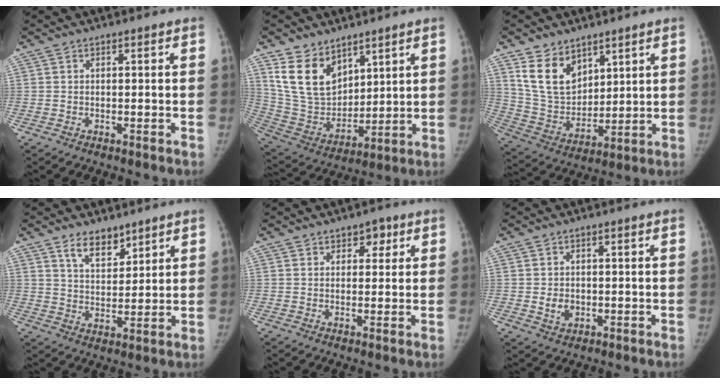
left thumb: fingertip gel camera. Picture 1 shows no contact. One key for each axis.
{"total": 14.6, "fx": 8.8, "fy": 9.3, "fz": 7.1, "tx": -0.100, "ty": -0.050, "tz": 0.192}
{"total": 12.8, "fx": 7.5, "fy": 8.3, "fz": 6.2, "tx": -0.081, "ty": -0.043, "tz": 0.159}
{"total": 6.9, "fx": 5.0, "fy": 3.5, "fz": 3.2, "tx": -0.027, "ty": -0.040, "tz": 0.091}
{"total": 3.3, "fx": 1.8, "fy": 2.3, "fz": 1.5, "tx": 0.009, "ty": -0.007, "tz": 0.020}
{"total": 3.2, "fx": -0.4, "fy": 2.6, "fz": 1.9, "tx": -0.020, "ty": 0.000, "tz": 0.000}